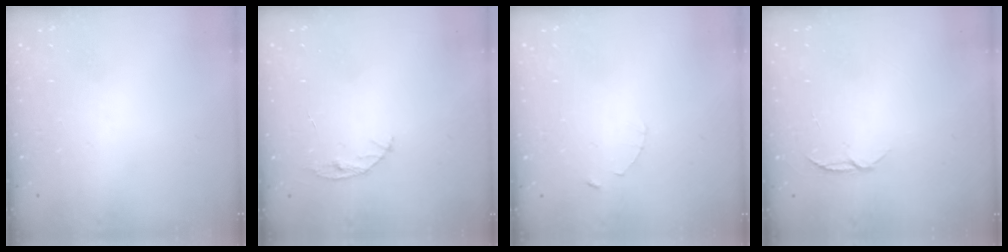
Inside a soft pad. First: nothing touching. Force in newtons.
{"total": 4.8, "press": 4.8, "slide": 0.5}
{"total": 1.2, "press": 1.1, "slide": 0.2}
{"total": 4.0, "press": 4.0, "slide": 0.4}